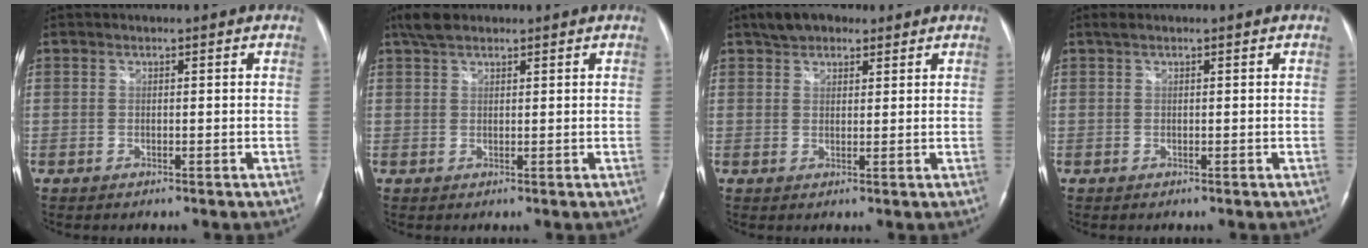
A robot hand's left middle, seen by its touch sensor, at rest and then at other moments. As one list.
[{"total": 3.4, "force": [2.6, 1.4, 1.7], "torque": [-0.039, 0.017, 0.051]}, {"total": 5.8, "force": [4.1, 3.0, 2.8], "torque": [-0.049, 0.023, 0.070]}, {"total": 0.8, "force": [0.6, 0.2, 0.6], "torque": [-0.016, 0.020, 0.012]}]